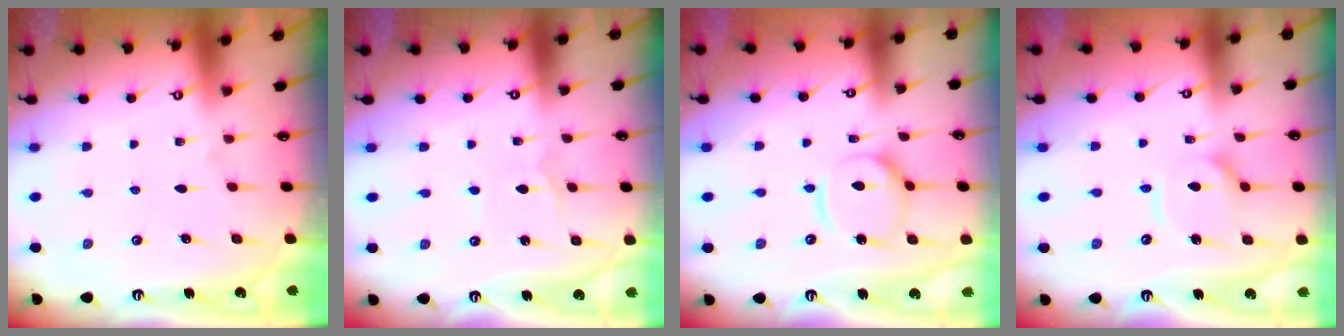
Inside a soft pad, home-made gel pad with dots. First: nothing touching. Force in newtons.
{"total": 1.1, "press": 1.1, "slide": 0.2}
{"total": 11.7, "press": 11.7, "slide": 1.3}
{"total": 8.6, "press": 8.6, "slide": 0.9}